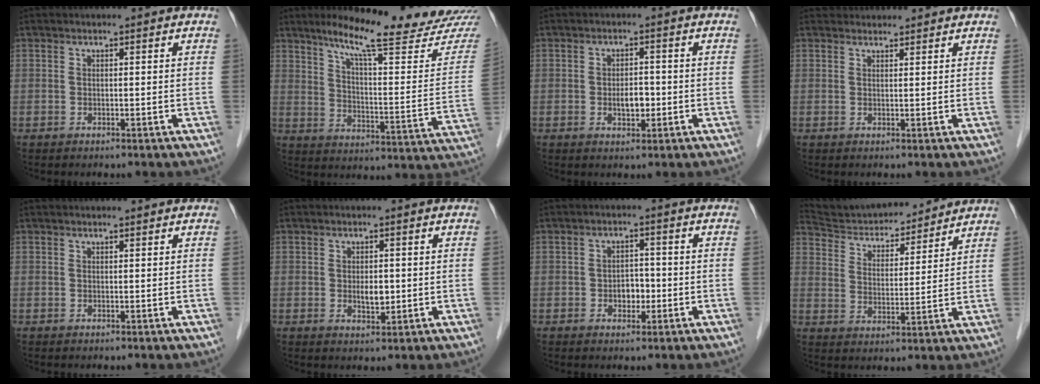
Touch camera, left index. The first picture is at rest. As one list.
[{"total": 22.8, "force": [19.7, 0.4, 11.4], "torque": [-0.161, -0.067, 0.262]}, {"total": 3.2, "force": [-0.7, 1.7, 2.6], "torque": [-0.044, 0.003, -0.007]}, {"total": 3.4, "force": [3.3, 0.7, 0.2], "torque": [-0.005, 0.029, 0.049]}, {"total": 0.5, "force": [0.4, 0.0, 0.2], "torque": [-0.009, 0.002, 0.008]}, {"total": 2.7, "force": [-0.1, 1.4, 2.4], "torque": [-0.042, -0.002, 0.002]}, {"total": 3.2, "force": [-0.9, 2.2, 2.2], "torque": [-0.031, 0.007, -0.013]}, {"total": 14.3, "force": [13.8, 2.5, 3.2], "torque": [-0.057, 0.013, 0.227]}]